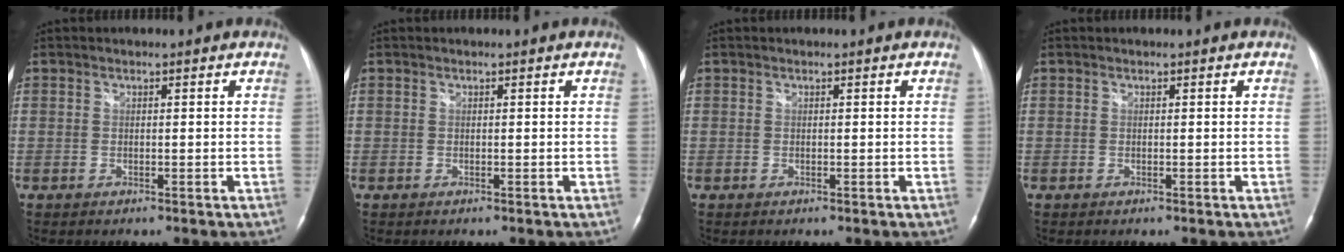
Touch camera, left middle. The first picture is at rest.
{"total": 0.0}
{"total": 0.0}
{"total": 0.0}